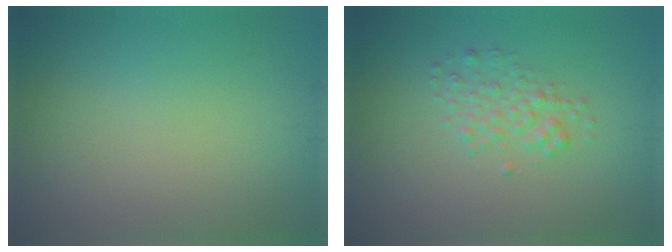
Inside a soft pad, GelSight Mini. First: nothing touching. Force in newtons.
{"total": 2.0, "press": 2.0, "slide": 0.1}